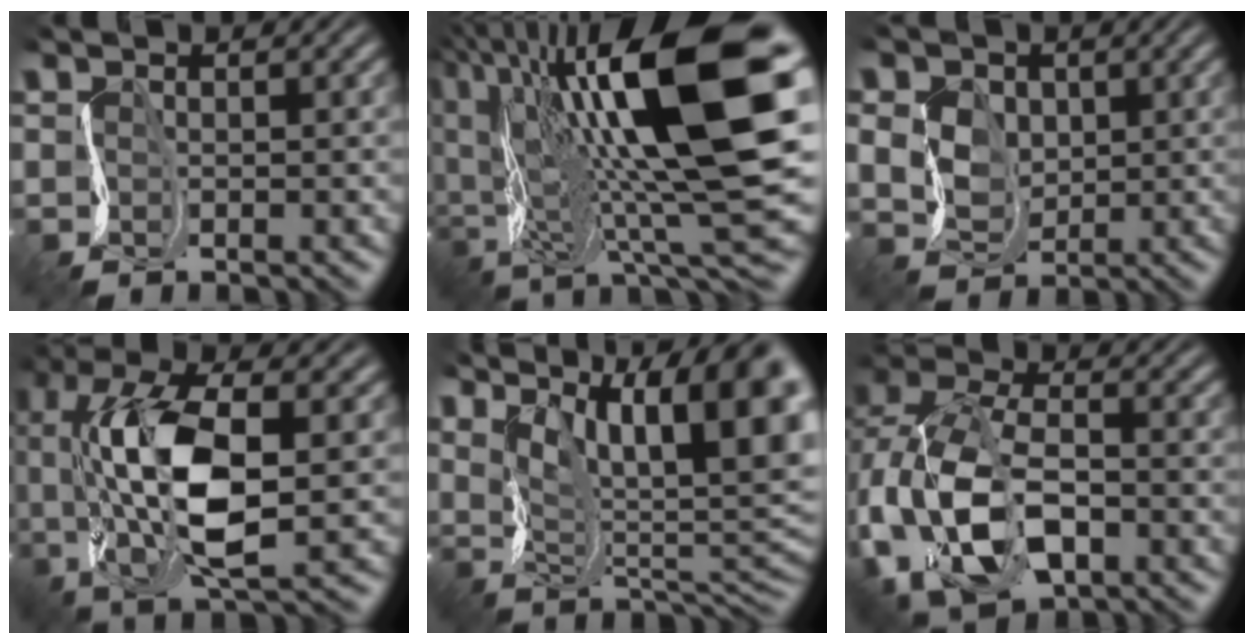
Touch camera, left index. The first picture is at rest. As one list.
[{"total": 16.8, "force": [3.5, 5.5, 15.5], "torque": [-0.273, 0.017, 0.052]}, {"total": 2.8, "force": [0.2, 2.5, 1.1], "torque": [-0.041, -0.004, 0.001]}, {"total": 10.0, "force": [-0.4, 4.1, 9.1], "torque": [-0.185, 0.000, -0.007]}, {"total": 17.2, "force": [7.5, 7.0, 13.7], "torque": [-0.207, 0.040, 0.126]}, {"total": 10.6, "force": [-3.5, 6.5, 7.5], "torque": [-0.181, -0.013, -0.068]}]